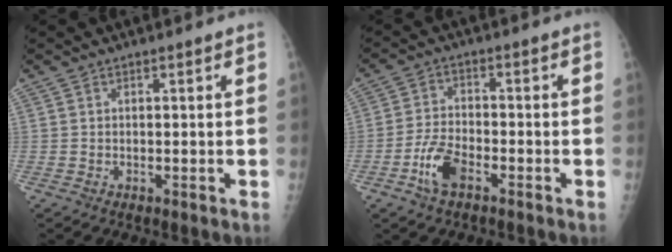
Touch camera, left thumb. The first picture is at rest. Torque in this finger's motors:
{"motor_torque": [0.10, 0.07, 0.57, 0.63, 0.11]}